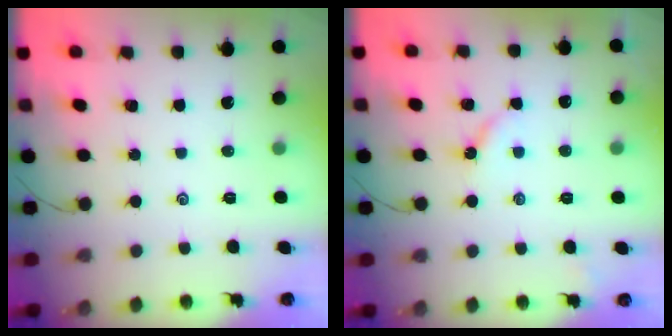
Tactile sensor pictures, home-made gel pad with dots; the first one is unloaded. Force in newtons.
{"total": 2.8, "press": 2.8, "slide": 0.4}